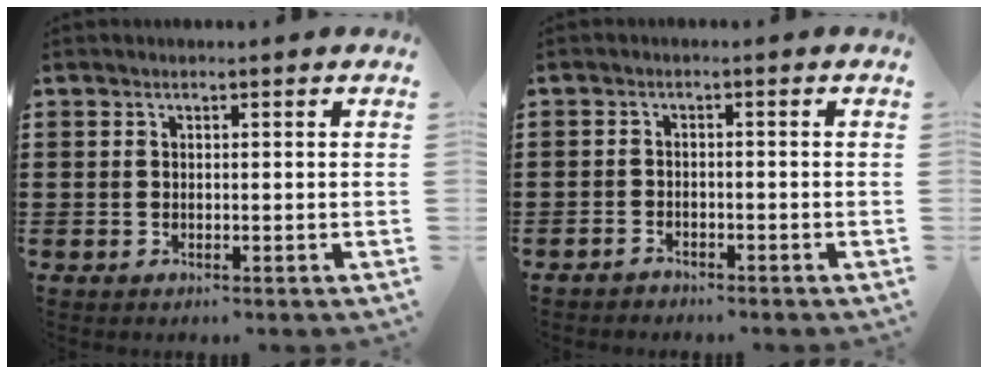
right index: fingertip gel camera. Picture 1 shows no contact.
{"total": 1.3, "force": [-1.3, 0.4, 0.0], "torque": [-0.004, 0.004, -0.028]}